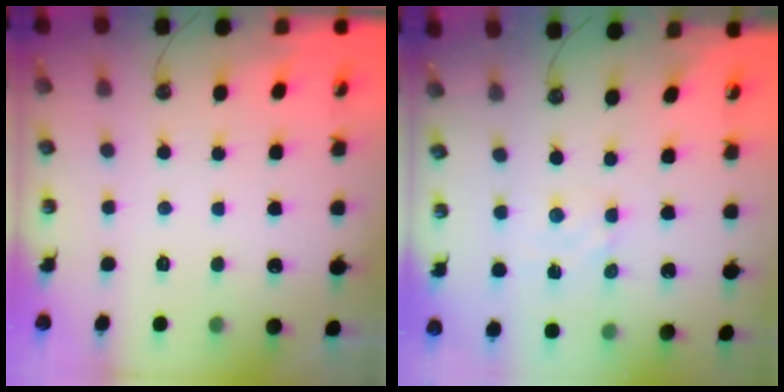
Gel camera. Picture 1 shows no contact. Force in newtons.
{"total": 2.5, "press": 2.5, "slide": 0.4}